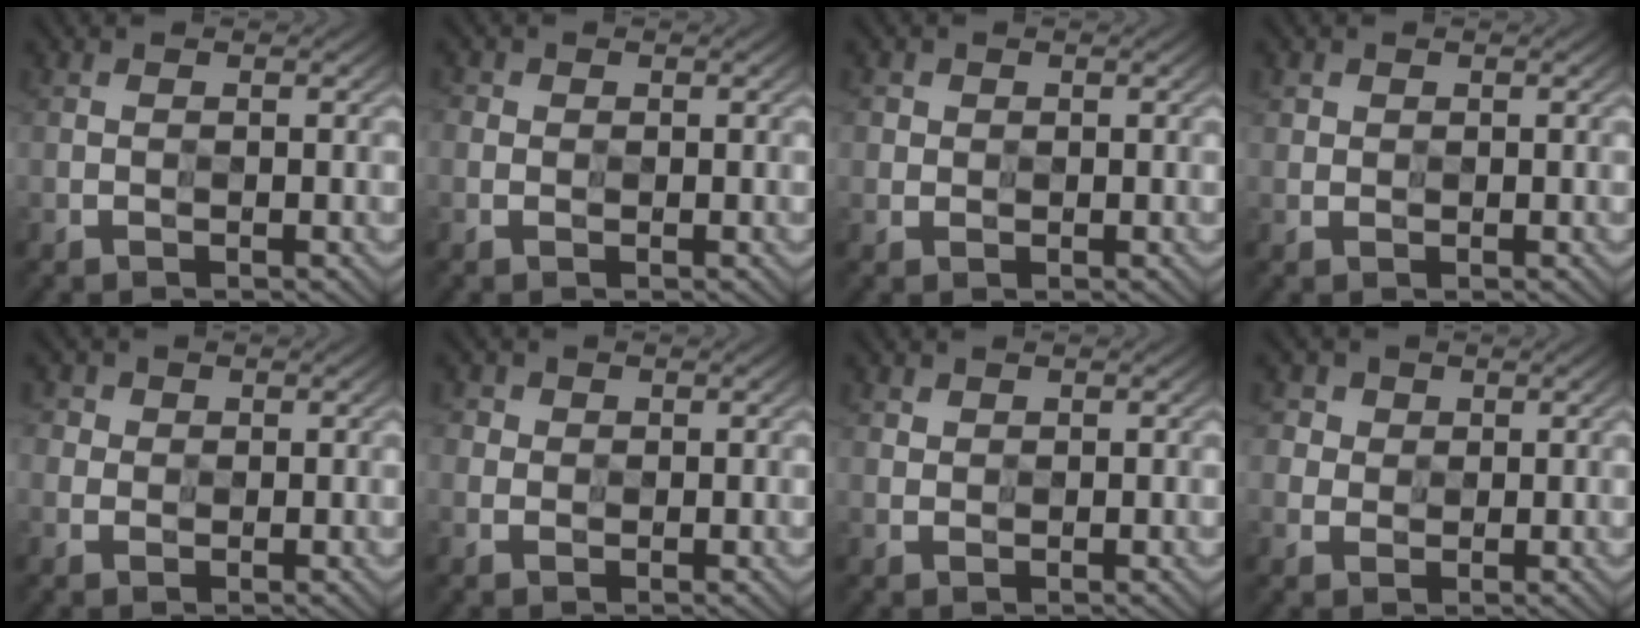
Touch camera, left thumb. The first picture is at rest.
{"total": 1.6, "force": [0.3, 1.6, 0.4], "torque": [-0.010, -0.001, -0.001]}
{"total": 2.2, "force": [1.0, 1.9, 0.0], "torque": [-0.009, -0.003, 0.018]}
{"total": 1.7, "force": [1.1, 1.3, -0.1], "torque": [-0.004, -0.002, 0.022]}
{"total": 2.7, "force": [1.3, 2.4, 0.2], "torque": [-0.014, 0.000, 0.023]}
{"total": 2.3, "force": [1.0, 2.1, 0.1], "torque": [-0.009, 0.000, 0.016]}
{"total": 1.7, "force": [1.5, 0.9, -0.2], "torque": [0.001, 0.000, 0.030]}
{"total": 3.8, "force": [2.1, 3.2, 0.3], "torque": [-0.032, 0.004, 0.035]}